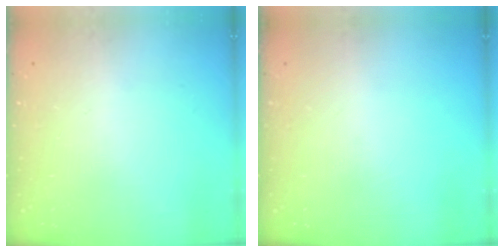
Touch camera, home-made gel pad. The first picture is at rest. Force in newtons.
{"total": 0.0}